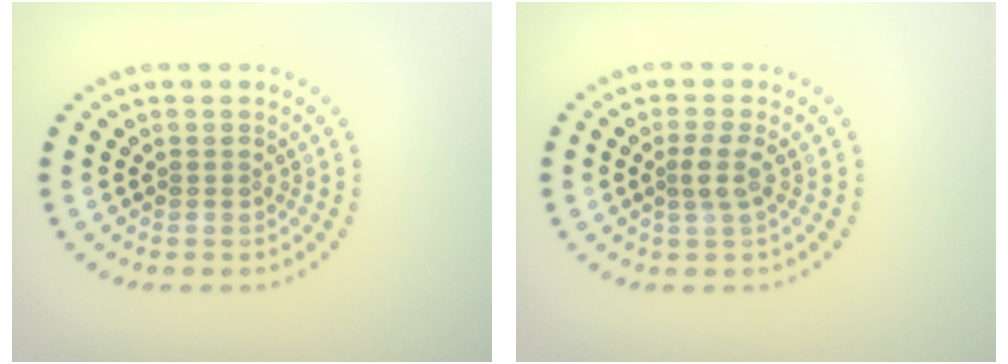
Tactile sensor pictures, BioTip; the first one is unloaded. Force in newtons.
{"total": 1.8, "press": 1.4, "slide": 1.1}